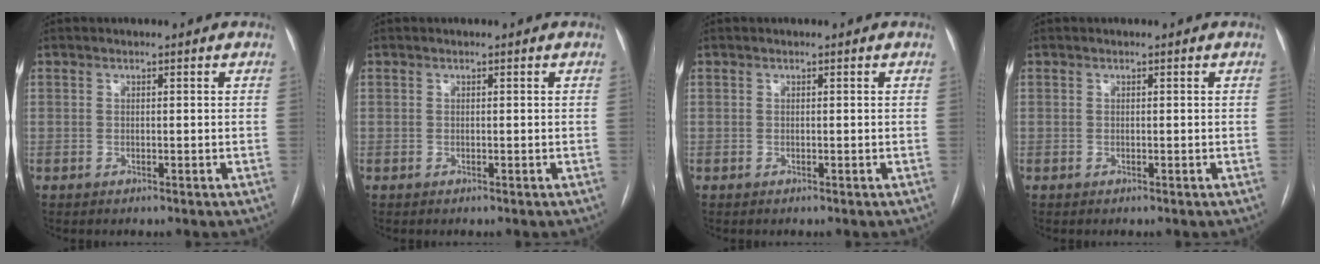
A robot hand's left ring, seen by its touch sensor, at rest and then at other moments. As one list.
[{"total": 0.0}, {"total": 0.0}, {"total": 0.0}]